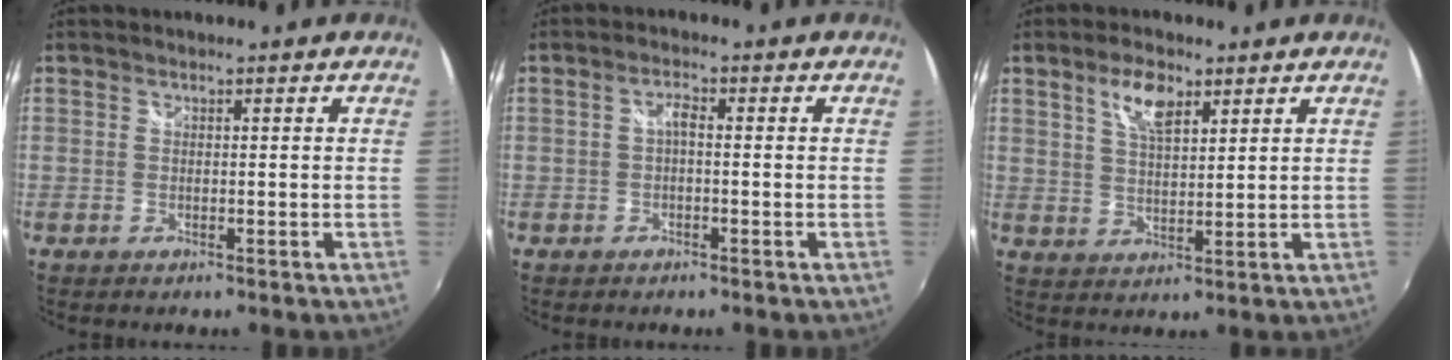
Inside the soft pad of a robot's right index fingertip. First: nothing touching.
{"total": 1.9, "force": [-0.4, 0.6, 1.7], "torque": [-0.034, 0.007, -0.009]}
{"total": 6.3, "force": [3.6, 2.6, 4.5], "torque": [-0.080, 0.008, 0.067]}